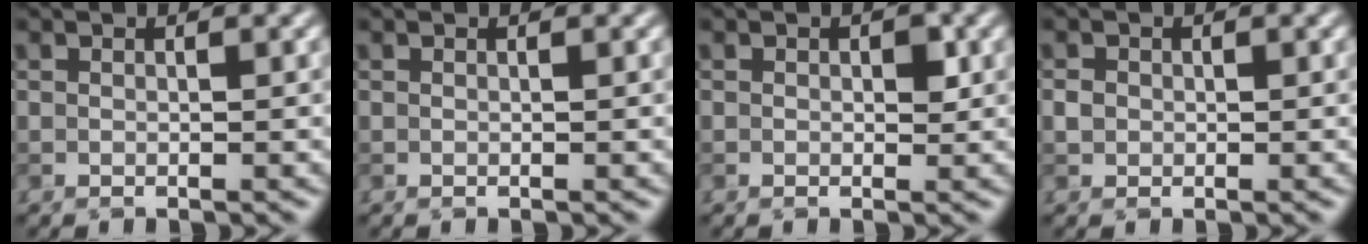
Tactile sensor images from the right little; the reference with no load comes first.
{"total": 0.0}
{"total": 1.0, "force": [0.2, 0.6, 0.8], "torque": [-0.009, -0.002, 0.002]}
{"total": 0.9, "force": [0.0, 0.9, 0.3], "torque": [-0.003, -0.001, -0.002]}